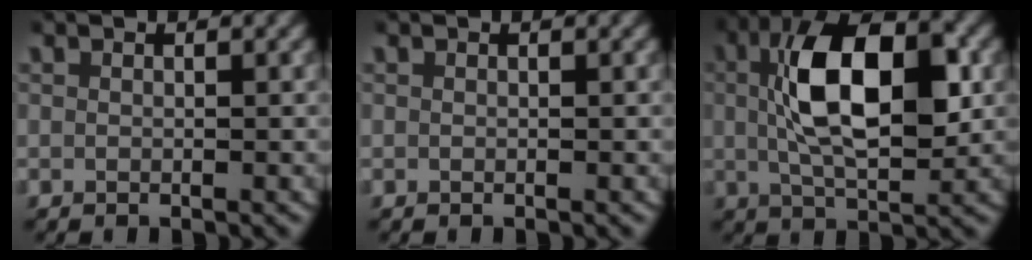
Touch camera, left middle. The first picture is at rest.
{"total": 0.0}
{"total": 10.2, "force": [1.2, 4.9, 8.9], "torque": [-0.161, -0.005, 0.020]}